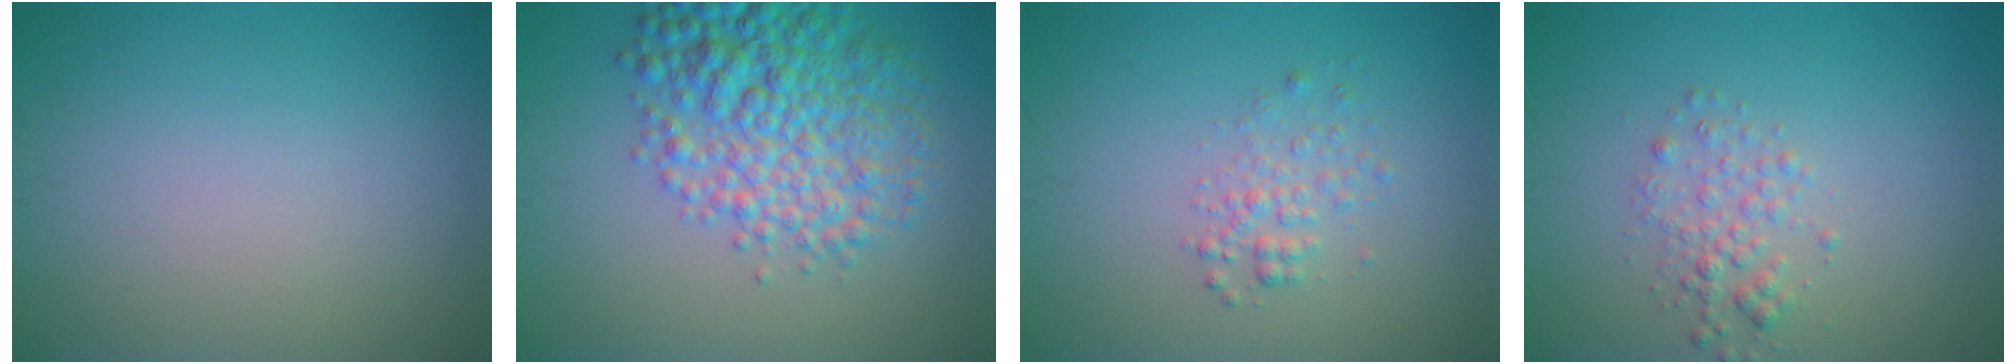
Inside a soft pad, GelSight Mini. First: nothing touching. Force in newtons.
{"total": 6.9, "press": 6.9, "slide": 0.1}
{"total": 1.7, "press": 1.7, "slide": 0.1}
{"total": 2.0, "press": 2.0, "slide": 0.1}